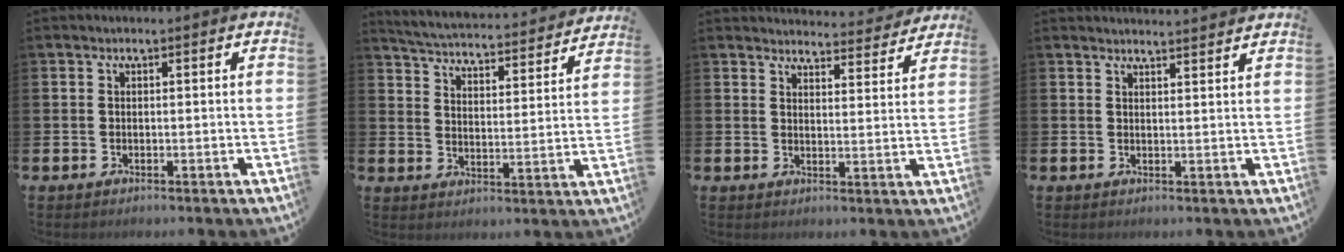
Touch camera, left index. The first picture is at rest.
{"total": 4.6, "force": [4.5, 0.5, 0.8], "torque": [-0.038, -0.045, 0.071]}
{"total": 4.2, "force": [4.2, 0.4, 0.1], "torque": [0.000, -0.034, 0.069]}
{"total": 2.6, "force": [2.5, -0.2, -0.1], "torque": [0.011, -0.019, 0.043]}